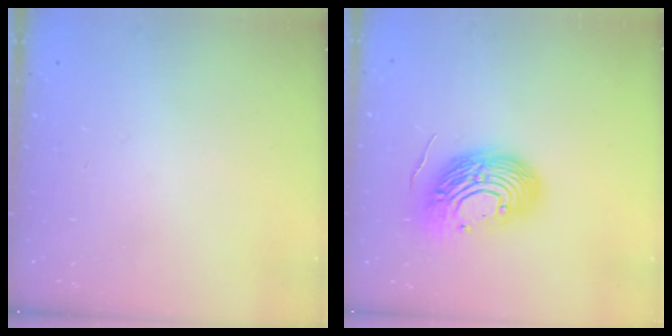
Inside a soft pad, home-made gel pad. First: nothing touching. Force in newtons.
{"total": 15.3, "press": 15.1, "slide": 2.2}